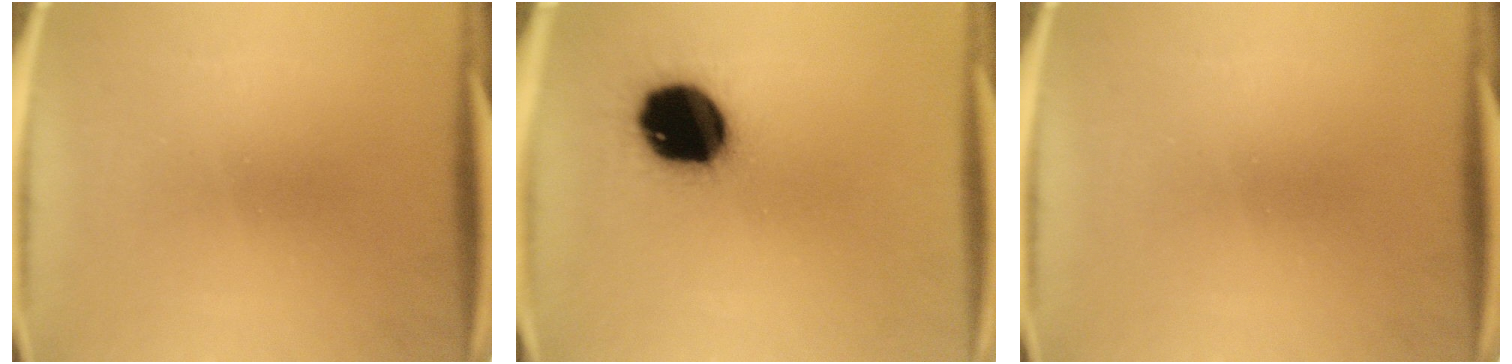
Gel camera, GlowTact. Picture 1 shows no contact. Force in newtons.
{"total": 19.7}
{"total": 0.0}